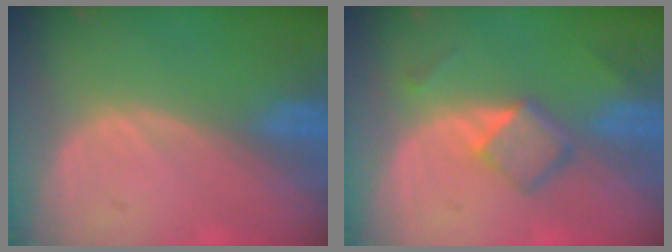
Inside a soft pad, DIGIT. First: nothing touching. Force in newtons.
{"total": 4.9, "press": 4.6, "slide": 1.8}